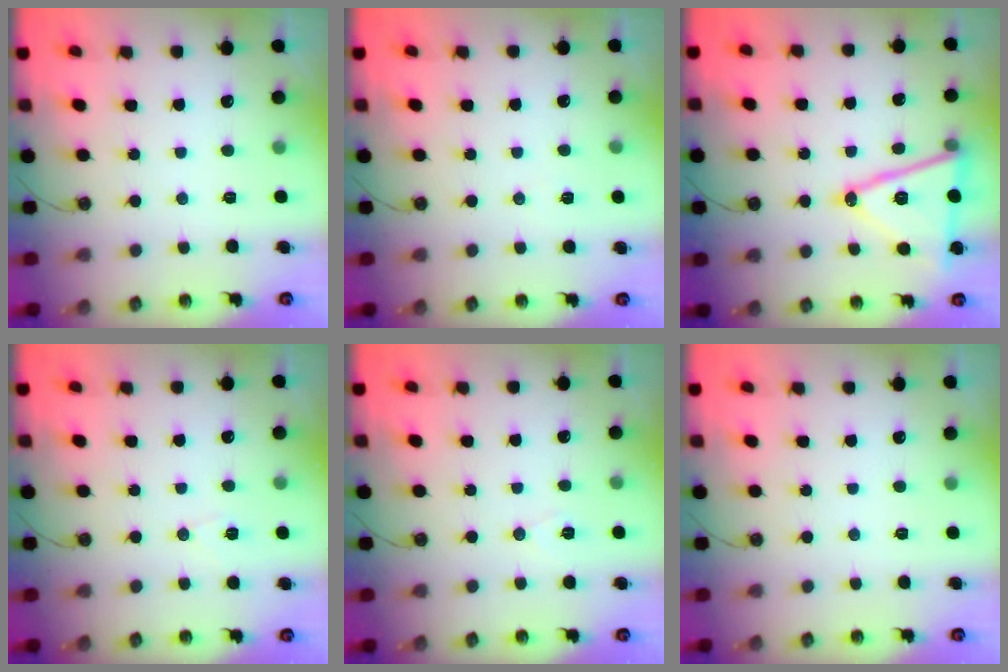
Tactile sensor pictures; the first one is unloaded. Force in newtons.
{"total": 3.9, "press": 2.9, "slide": 2.6}
{"total": 17.2, "press": 16.8, "slide": 3.4}
{"total": 5.3, "press": 4.8, "slide": 2.3}
{"total": 5.8, "press": 3.7, "slide": 4.4}
{"total": 0.0}